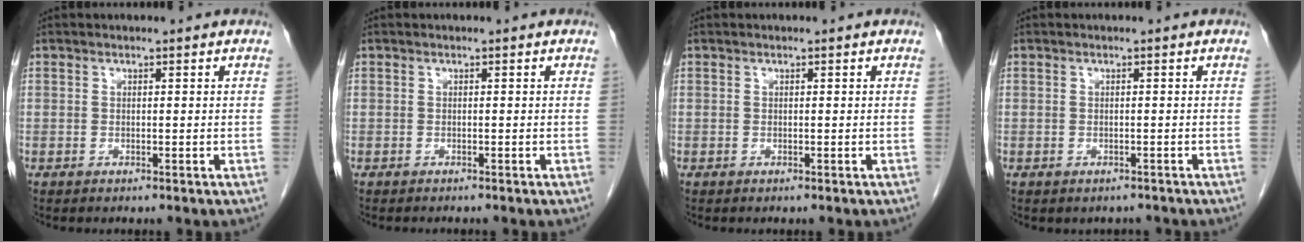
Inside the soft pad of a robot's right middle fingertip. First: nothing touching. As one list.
[{"total": 1.0, "force": [-0.9, 0.1, 0.3], "torque": [-0.008, -0.002, -0.013]}, {"total": 0.0}, {"total": 1.4, "force": [-1.1, 0.8, 0.1], "torque": [-0.003, 0.001, -0.013]}]